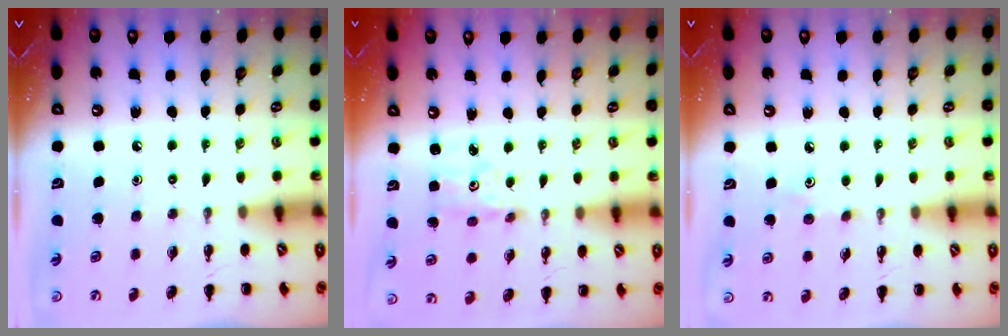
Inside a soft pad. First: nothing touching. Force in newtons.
{"total": 1.8, "press": 1.8, "slide": 0.5}
{"total": 2.8, "press": 2.7, "slide": 0.8}